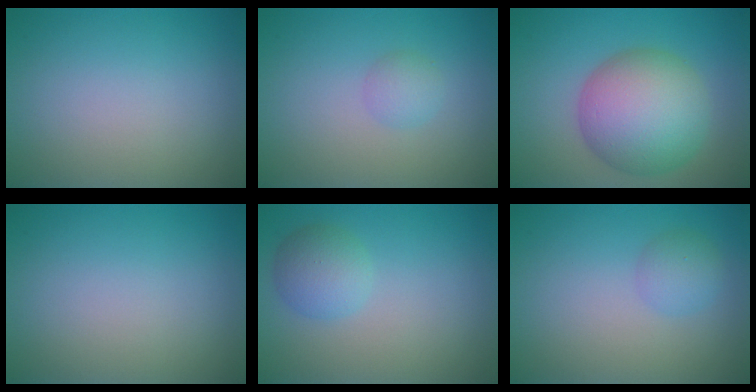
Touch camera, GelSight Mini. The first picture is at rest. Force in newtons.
{"total": 1.5, "press": 1.5, "slide": 0.1}
{"total": 9.1, "press": 9.1, "slide": 0.3}
{"total": 0.0}
{"total": 2.7, "press": 2.7, "slide": 0.2}
{"total": 1.9, "press": 1.9, "slide": 0.1}